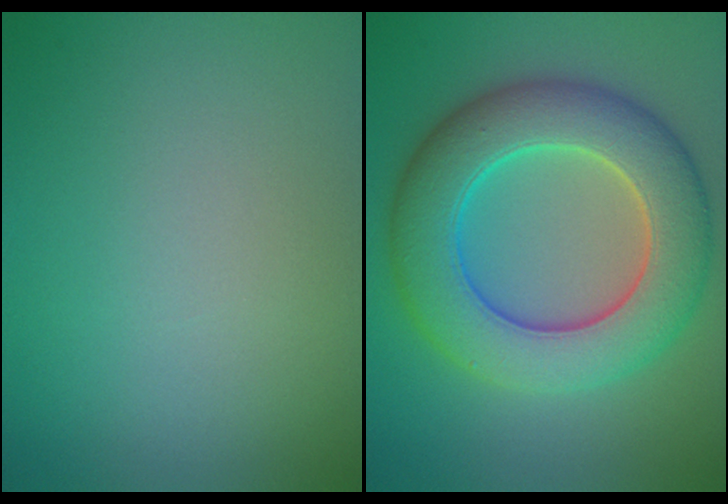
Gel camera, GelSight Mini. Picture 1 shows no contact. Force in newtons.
{"total": 9.4, "press": 9.4, "slide": 0.2}